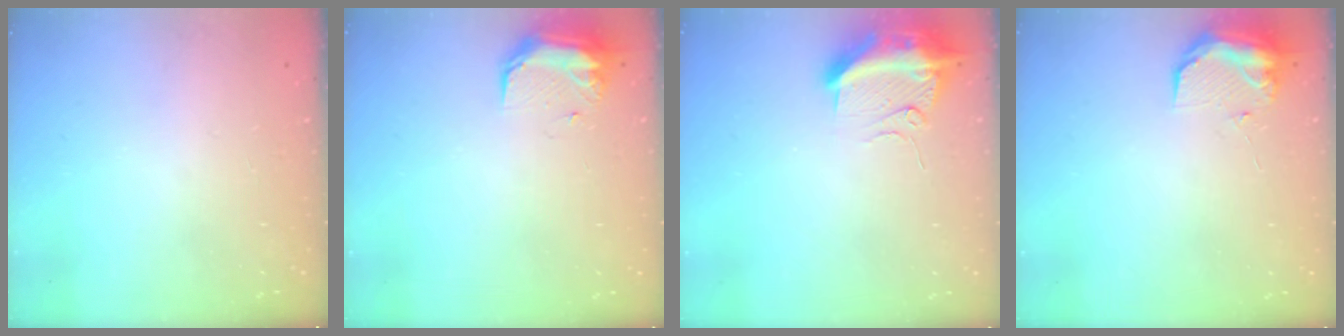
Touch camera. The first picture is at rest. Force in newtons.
{"total": 11.2, "press": 9.8, "slide": 5.5}
{"total": 12.1, "press": 12.1, "slide": 1.3}
{"total": 9.3, "press": 9.2, "slide": 0.7}